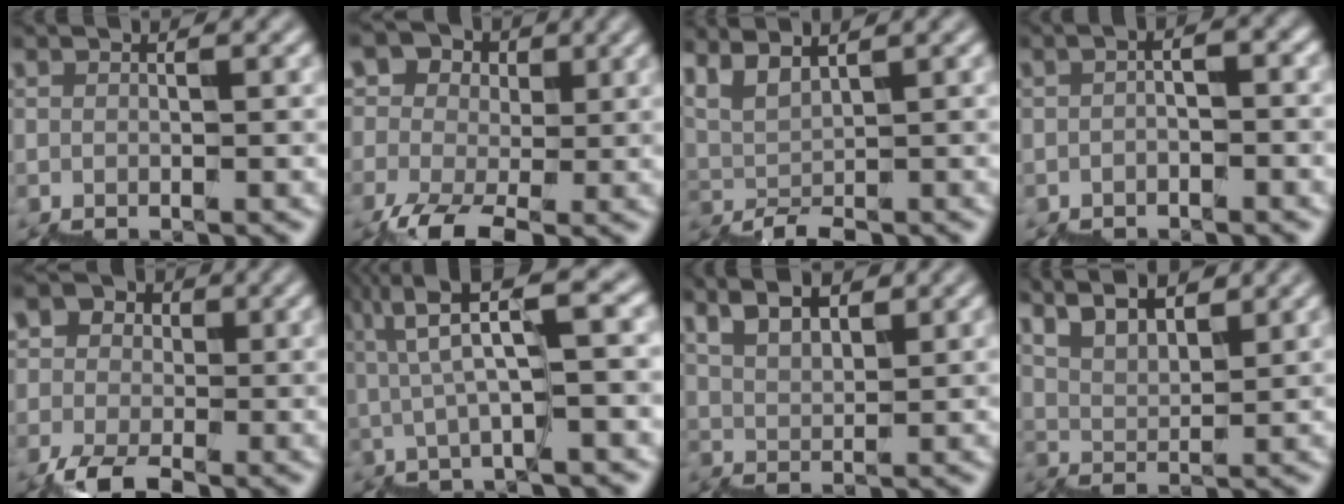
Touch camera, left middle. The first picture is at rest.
{"total": 4.4, "force": [-0.6, 3.5, 2.5], "torque": [-0.049, 0.015, -0.020]}
{"total": 2.6, "force": [1.9, 0.6, 1.6], "torque": [-0.020, 0.010, 0.043]}
{"total": 1.4, "force": [-0.7, 0.3, 1.1], "torque": [-0.023, 0.008, -0.012]}
{"total": 3.6, "force": [-0.9, 3.0, 1.8], "torque": [-0.038, 0.012, -0.022]}
{"total": 7.5, "force": [3.0, 1.2, 6.8], "torque": [-0.091, 0.028, 0.050]}
{"total": 4.0, "force": [3.7, 1.0, 1.4], "torque": [-0.010, 0.019, 0.070]}
{"total": 5.7, "force": [5.3, 1.3, 1.7], "torque": [-0.020, 0.026, 0.088]}